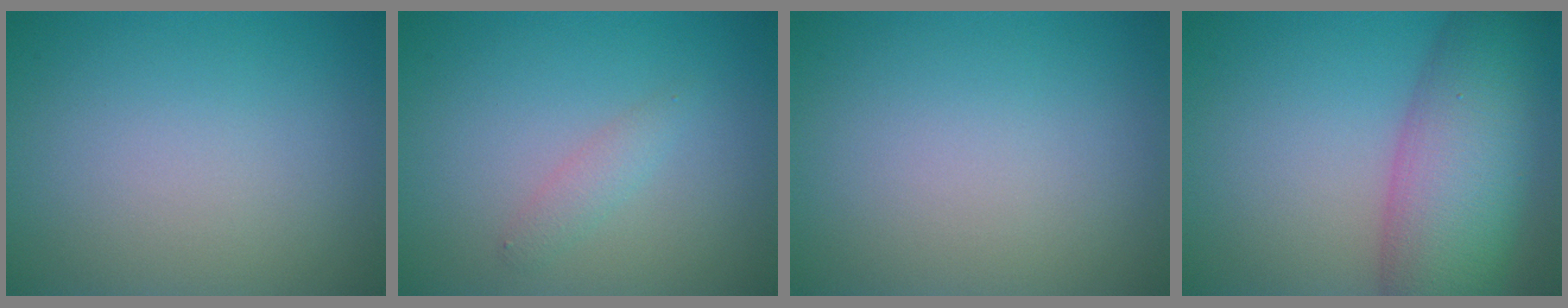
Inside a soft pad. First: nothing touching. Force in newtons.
{"total": 1.3, "press": 1.3, "slide": 0.0}
{"total": 0.0}
{"total": 10.3, "press": 10.3, "slide": 0.6}